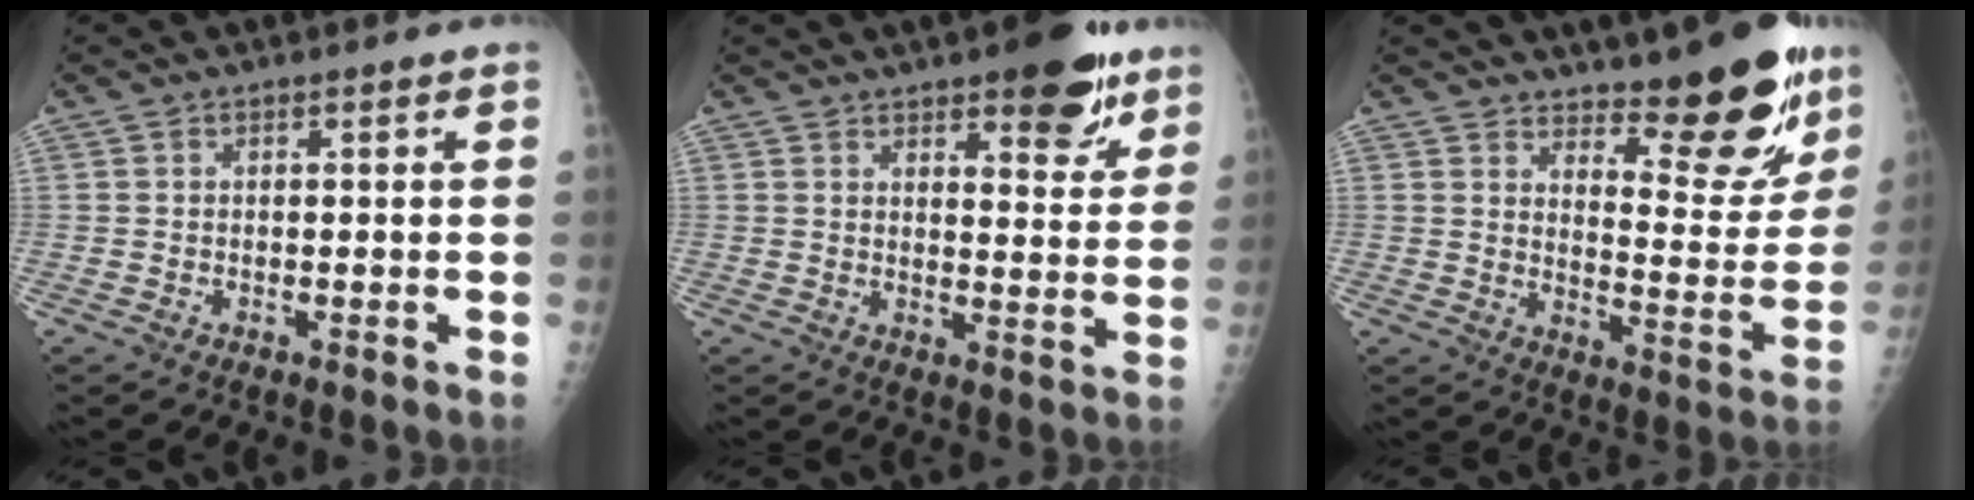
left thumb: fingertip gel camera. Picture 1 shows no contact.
{"total": 11.1, "force": [7.0, 4.1, 7.6], "torque": [-0.063, -0.035, 0.092]}
{"total": 15.1, "force": [11.2, 4.8, 8.9], "torque": [-0.069, -0.096, 0.163]}